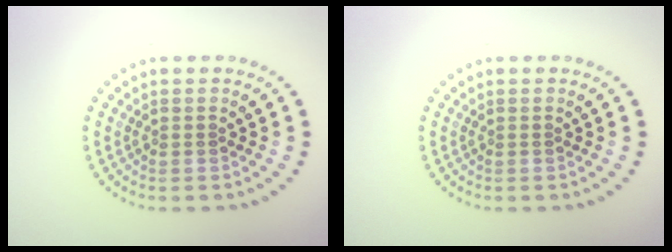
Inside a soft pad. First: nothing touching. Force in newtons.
{"total": 0.0}